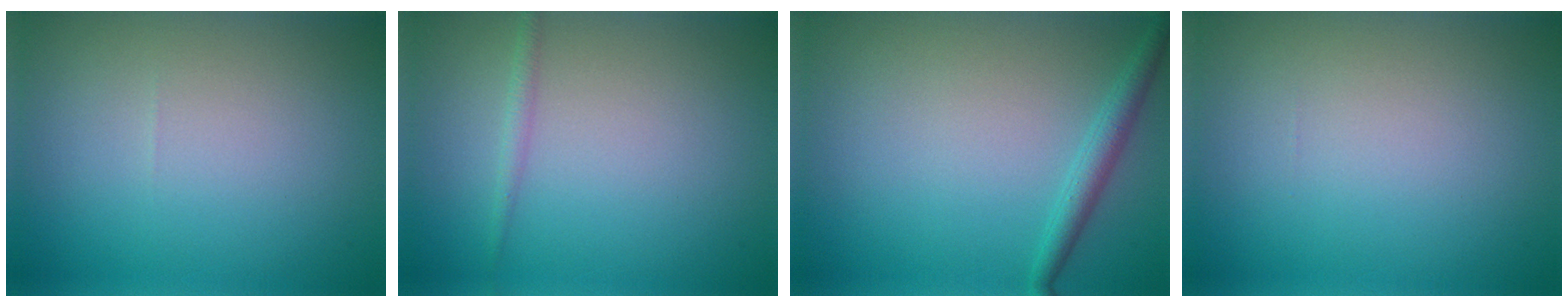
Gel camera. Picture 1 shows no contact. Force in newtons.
{"total": 1.1, "press": 1.1, "slide": 0.1}
{"total": 2.0, "press": 2.0, "slide": 0.1}
{"total": 0.0}